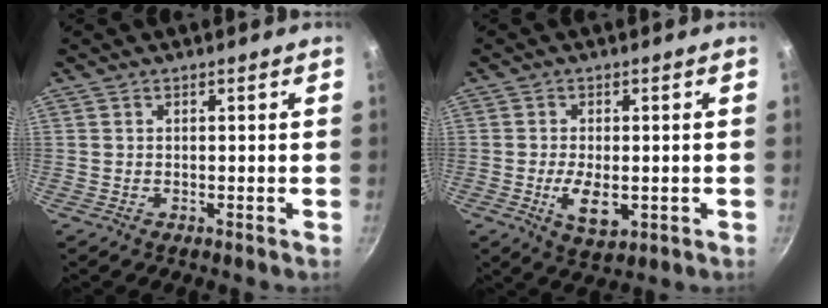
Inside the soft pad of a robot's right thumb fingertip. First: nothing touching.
{"total": 6.0, "force": [-1.3, 3.0, 5.1], "torque": [-0.086, -0.008, -0.016]}